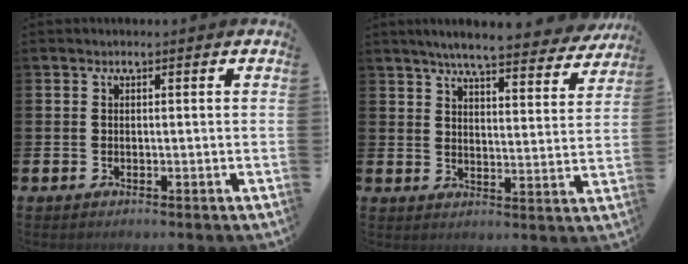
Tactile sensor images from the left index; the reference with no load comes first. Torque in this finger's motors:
{"motor_torque": [0.27, -0.62, 0.90, 0.21]}